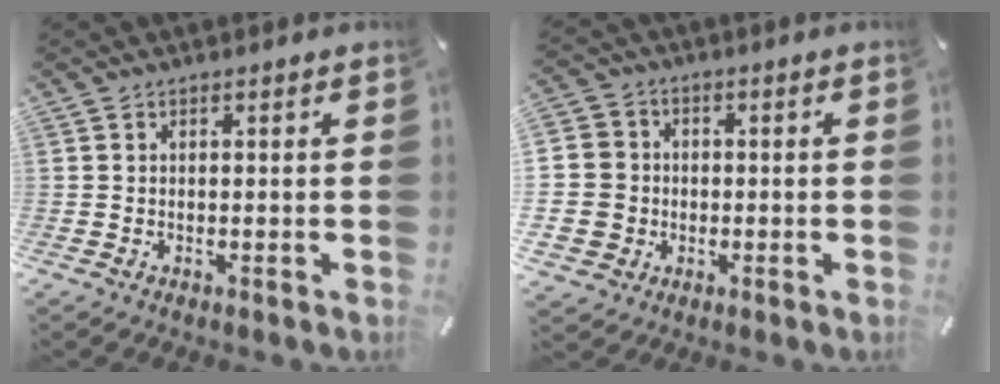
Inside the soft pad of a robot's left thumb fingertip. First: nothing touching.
{"total": 8.9, "force": [-0.9, 8.6, 2.0], "torque": [-0.060, 0.011, -0.014]}